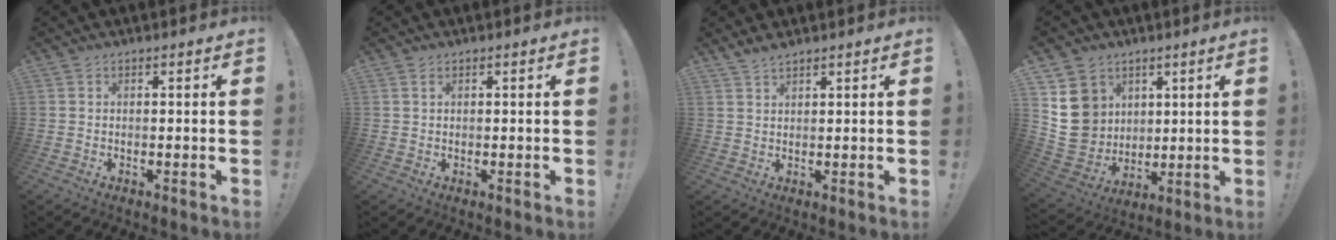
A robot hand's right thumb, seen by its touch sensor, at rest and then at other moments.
{"total": 1.0, "force": [0.6, 0.5, 0.7], "torque": [-0.021, 0.004, 0.013]}
{"total": 2.6, "force": [2.3, 0.5, 1.2], "torque": [-0.025, -0.011, 0.041]}
{"total": 14.4, "force": [5.2, 12.6, 4.6], "torque": [-0.082, -0.025, 0.115]}